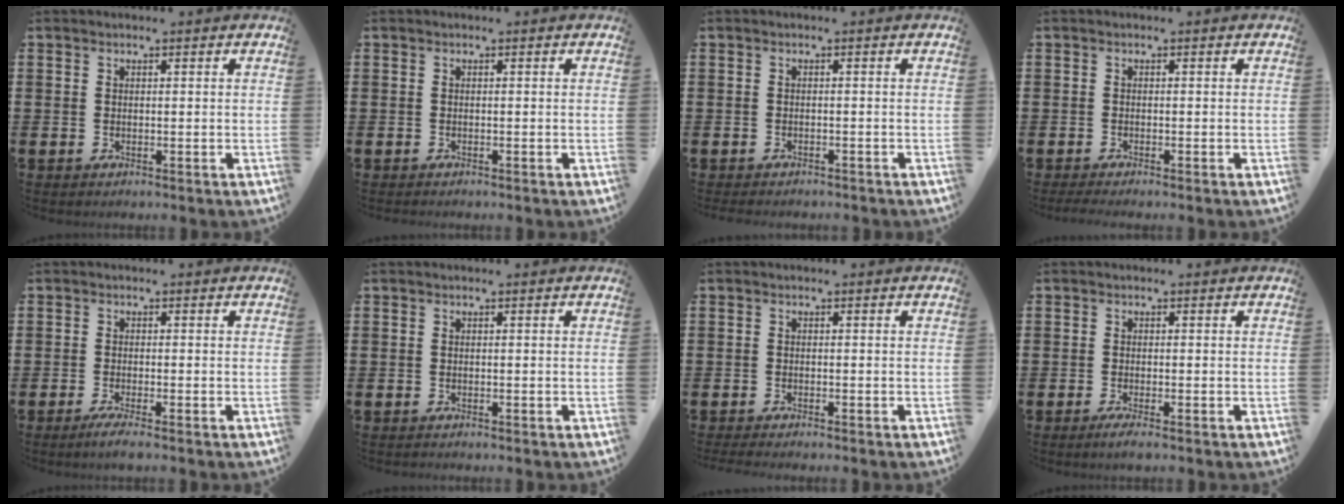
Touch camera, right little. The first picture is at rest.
{"total": 0.0}
{"total": 0.6, "force": [-0.6, 0.1, 0.0], "torque": [-0.003, -0.001, -0.013]}
{"total": 0.8, "force": [-0.6, 0.0, 0.6], "torque": [-0.009, -0.002, -0.011]}
{"total": 1.5, "force": [-0.9, 0.1, 1.2], "torque": [-0.019, -0.002, -0.017]}
{"total": 0.0}
{"total": 0.7, "force": [-0.6, 0.0, 0.3], "torque": [-0.006, -0.001, -0.012]}
{"total": 1.1, "force": [-0.6, 0.1, 1.0], "torque": [-0.009, -0.007, -0.012]}